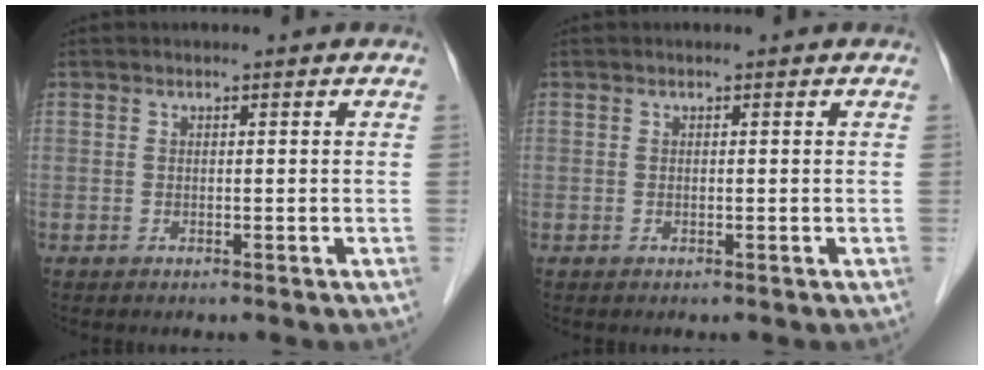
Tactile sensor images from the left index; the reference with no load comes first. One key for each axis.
{"total": 0.0}